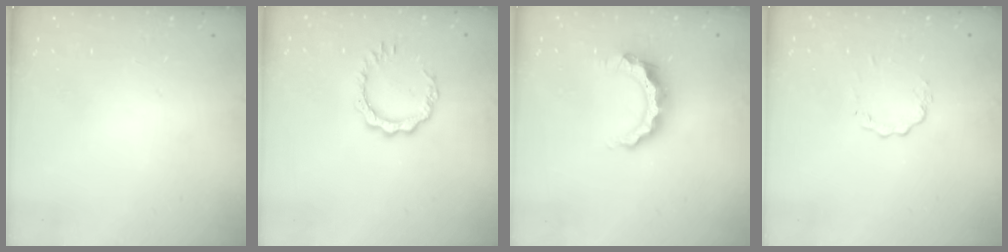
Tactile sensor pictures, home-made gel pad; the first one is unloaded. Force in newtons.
{"total": 6.2, "press": 6.2, "slide": 0.6}
{"total": 8.4, "press": 8.3, "slide": 0.8}
{"total": 3.3, "press": 3.3, "slide": 0.3}